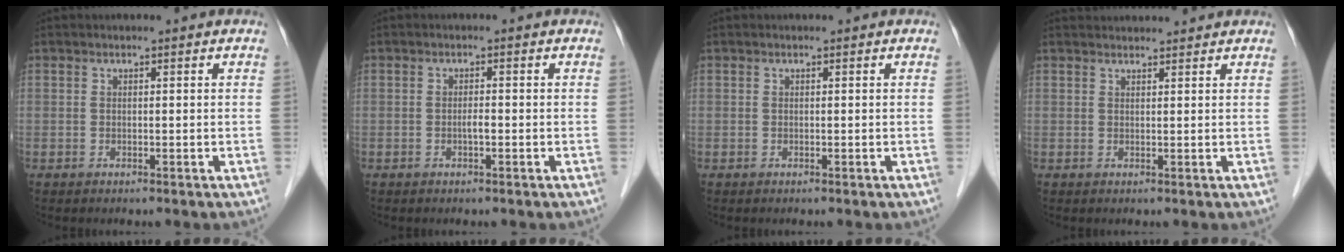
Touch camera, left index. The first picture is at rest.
{"total": 1.2, "force": [-0.7, 0.1, 1.0], "torque": [-0.018, -0.002, -0.012]}
{"total": 0.0}
{"total": 4.7, "force": [4.6, 0.4, 0.7], "torque": [-0.010, 0.031, 0.060]}